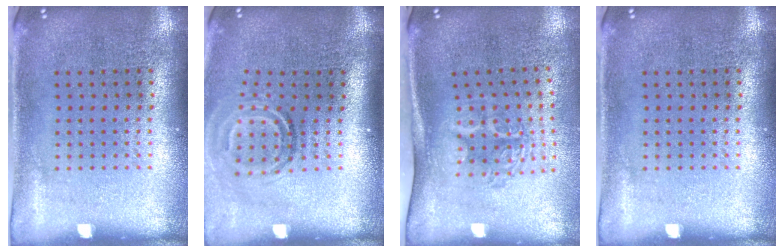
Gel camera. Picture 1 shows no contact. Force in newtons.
{"total": 1.8, "press": 1.2, "slide": 1.4}
{"total": 1.8, "press": 1.2, "slide": 1.3}
{"total": 0.0}